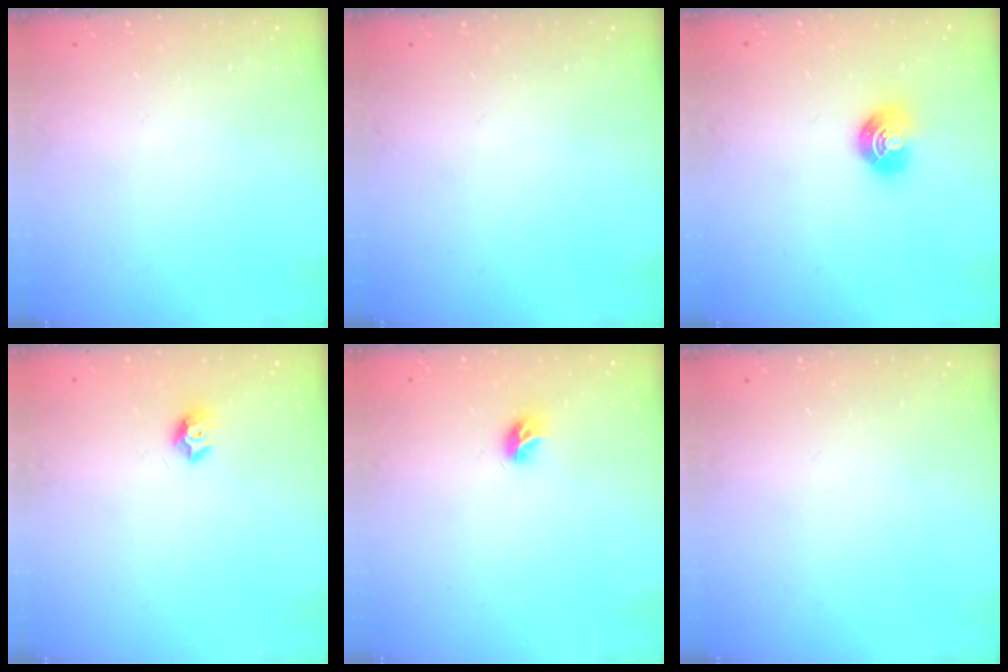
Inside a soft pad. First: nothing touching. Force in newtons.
{"total": 0.0}
{"total": 8.1, "press": 8.0, "slide": 1.1}
{"total": 7.6, "press": 7.6, "slide": 0.7}
{"total": 5.8, "press": 5.8, "slide": 0.5}
{"total": 0.0}